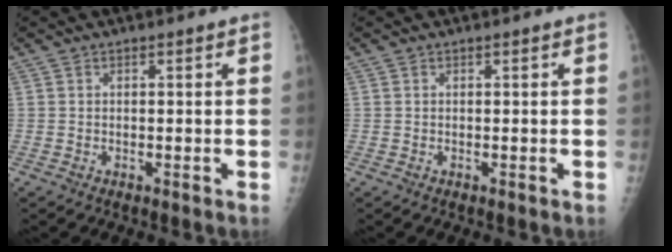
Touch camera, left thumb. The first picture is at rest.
{"total": 0.0}